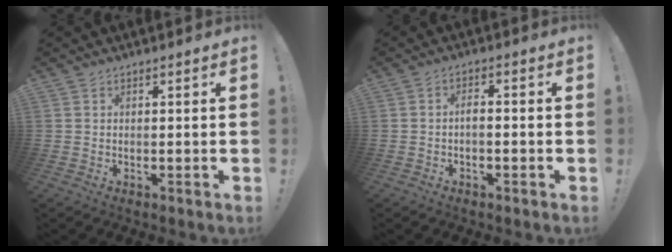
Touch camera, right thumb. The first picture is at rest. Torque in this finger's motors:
{"motor_torque": [-0.10, -0.04, -0.08, 0.23, 0.11]}